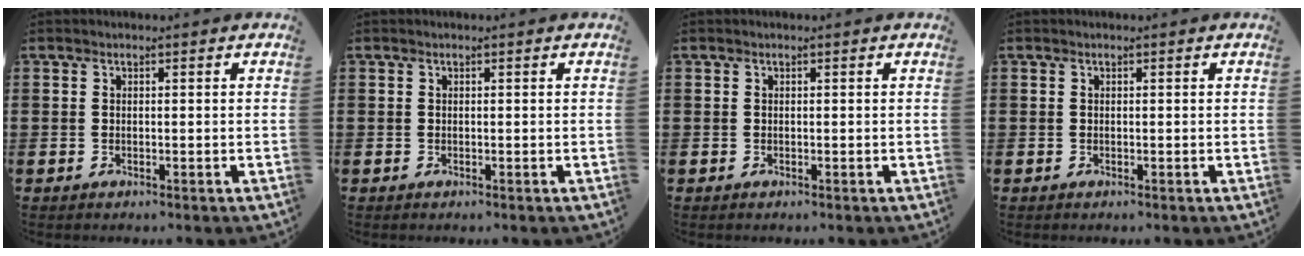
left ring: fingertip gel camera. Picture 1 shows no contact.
{"total": 0.0}
{"total": 0.0}
{"total": 0.0}